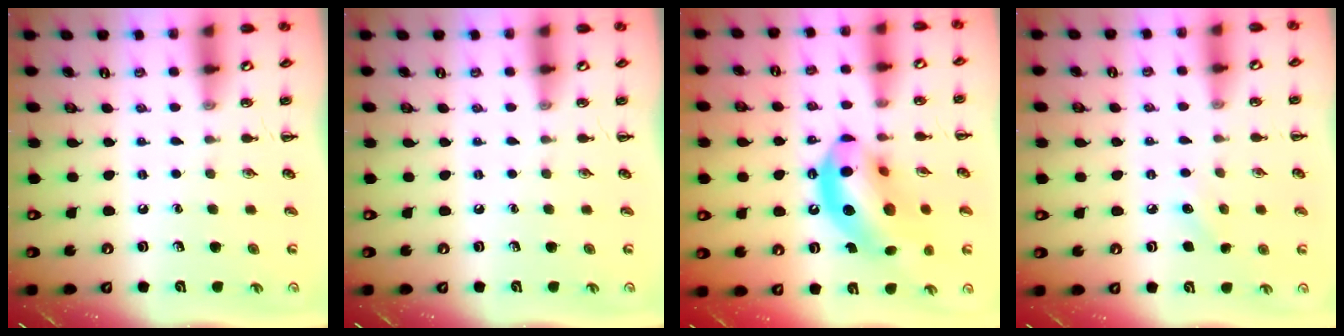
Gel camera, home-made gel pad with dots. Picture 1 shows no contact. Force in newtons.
{"total": 0.0}
{"total": 18.0, "press": 17.5, "slide": 4.5}
{"total": 5.7, "press": 5.6, "slide": 1.4}